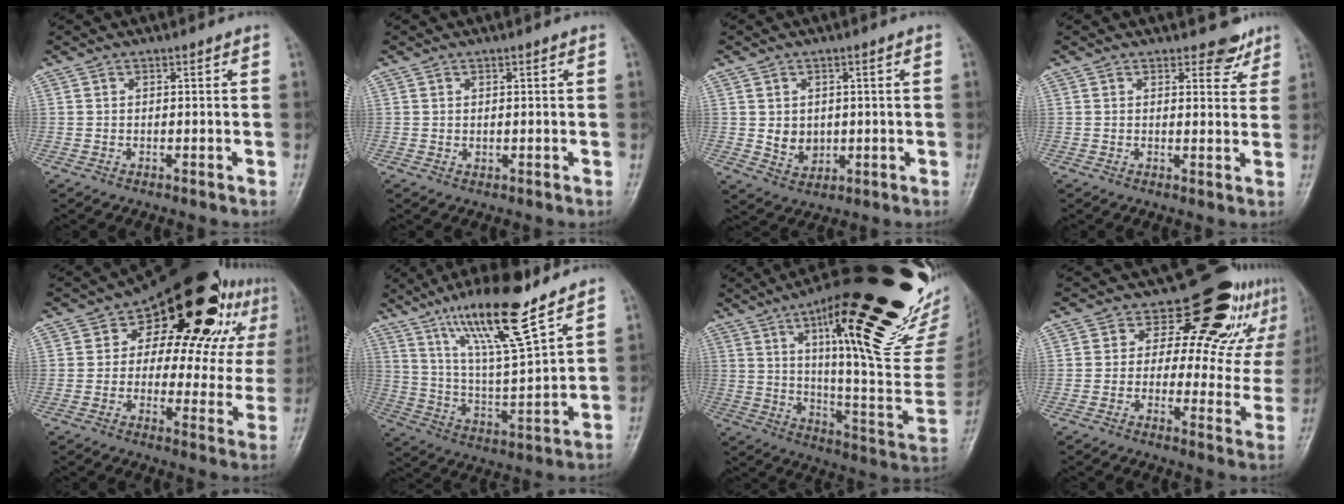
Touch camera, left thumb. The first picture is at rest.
{"total": 1.2, "force": [0.6, 0.6, 0.9], "torque": [-0.009, -0.003, 0.011]}
{"total": 4.6, "force": [0.3, 3.9, 2.6], "torque": [-0.025, -0.009, 0.018]}
{"total": 4.1, "force": [3.1, 2.1, 1.7], "torque": [0.003, -0.021, 0.037]}
{"total": 23.0, "force": [9.6, 12.2, 16.9], "torque": [-0.171, 0.007, 0.132]}
{"total": 17.5, "force": [11.8, 2.8, 12.6], "torque": [-0.211, -0.061, 0.217]}
{"total": 34.2, "force": [17.5, 8.7, 28.1], "torque": [-0.324, -0.039, 0.270]}
{"total": 16.6, "force": [11.0, 8.9, 8.6], "torque": [-0.047, -0.059, 0.121]}